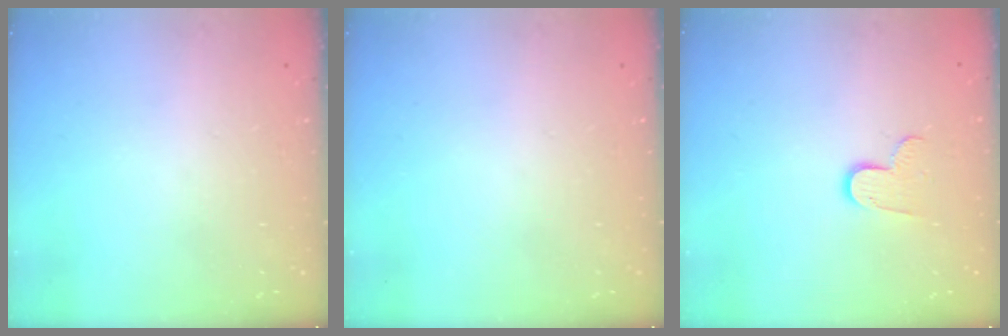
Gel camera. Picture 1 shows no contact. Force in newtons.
{"total": 0.0}
{"total": 7.6, "press": 7.6, "slide": 0.5}